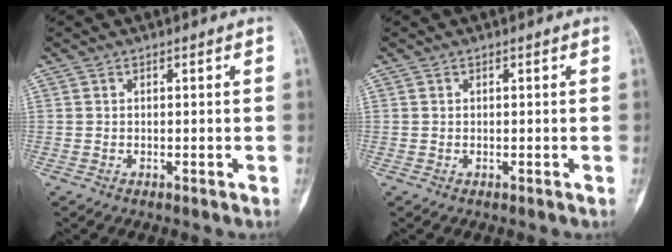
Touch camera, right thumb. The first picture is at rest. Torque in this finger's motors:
{"motor_torque": [-0.07, 0.30, -0.15, 0.01, 0.11]}